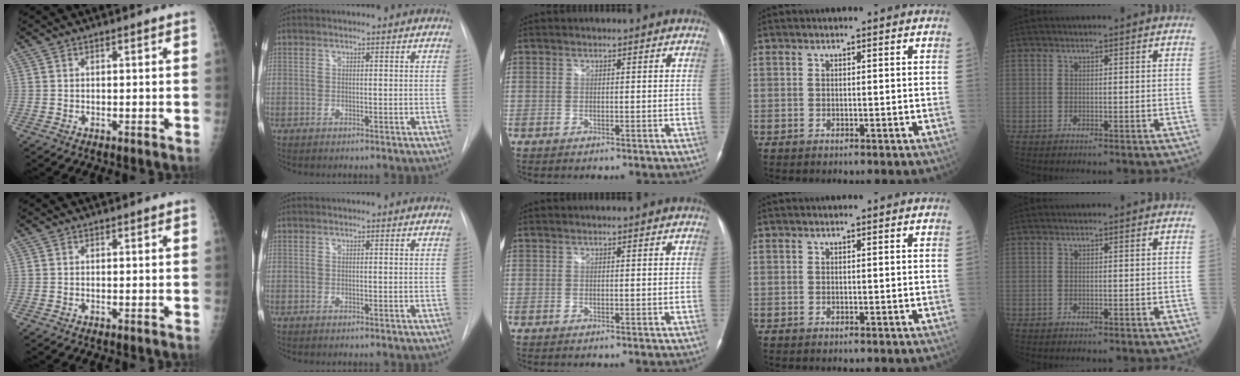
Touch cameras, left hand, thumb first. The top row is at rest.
{}